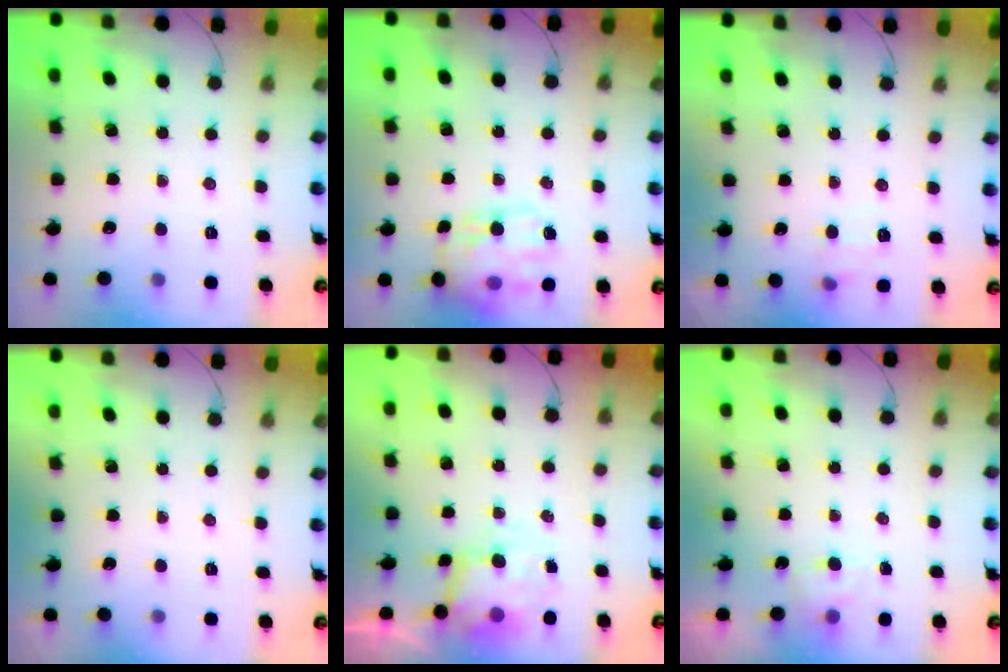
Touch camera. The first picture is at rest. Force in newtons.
{"total": 15.0, "press": 14.9, "slide": 1.8}
{"total": 6.1, "press": 5.6, "slide": 2.3}
{"total": 1.9, "press": 1.9, "slide": 0.3}
{"total": 6.5, "press": 6.4, "slide": 1.2}
{"total": 3.9, "press": 3.6, "slide": 1.3}